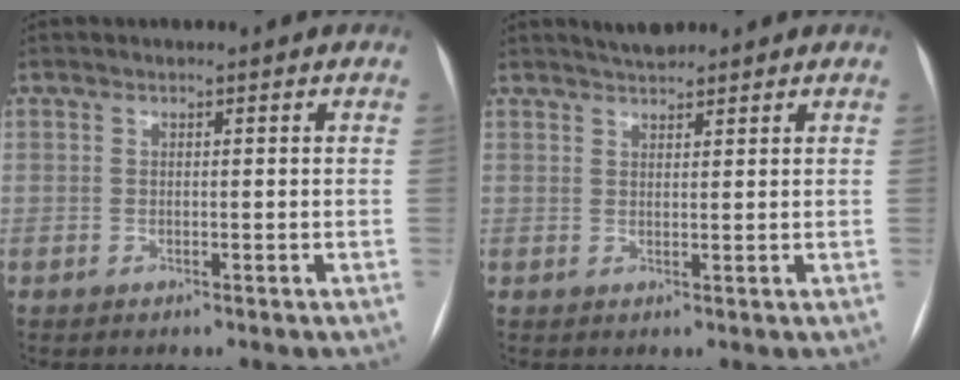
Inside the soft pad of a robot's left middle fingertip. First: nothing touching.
{"total": 2.7, "force": [2.6, 0.5, 0.8], "torque": [-0.014, 0.013, 0.042]}